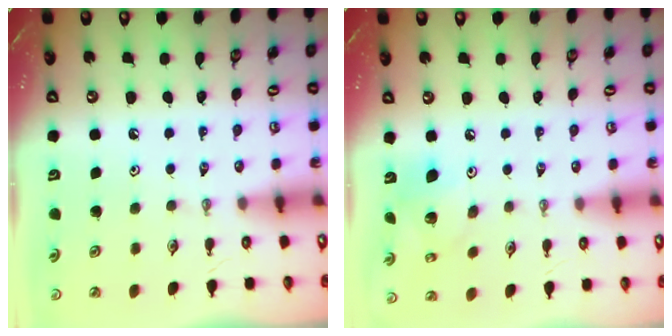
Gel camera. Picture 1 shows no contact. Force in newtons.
{"total": 10.6, "press": 10.5, "slide": 1.0}